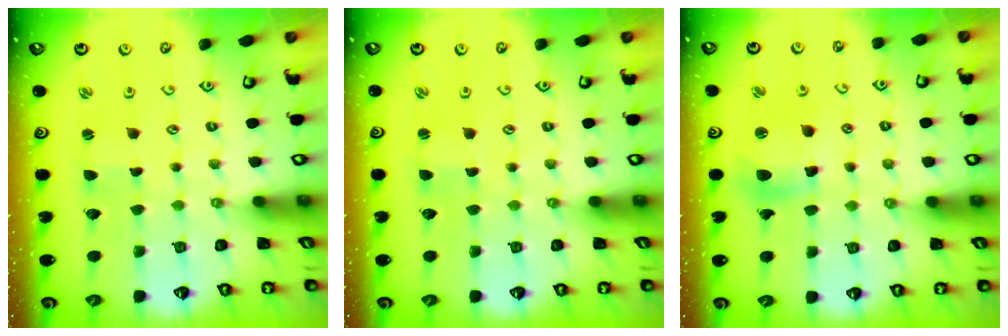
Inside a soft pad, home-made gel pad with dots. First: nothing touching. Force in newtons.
{"total": 1.1, "press": 1.1, "slide": 0.1}
{"total": 10.4, "press": 10.3, "slide": 1.4}